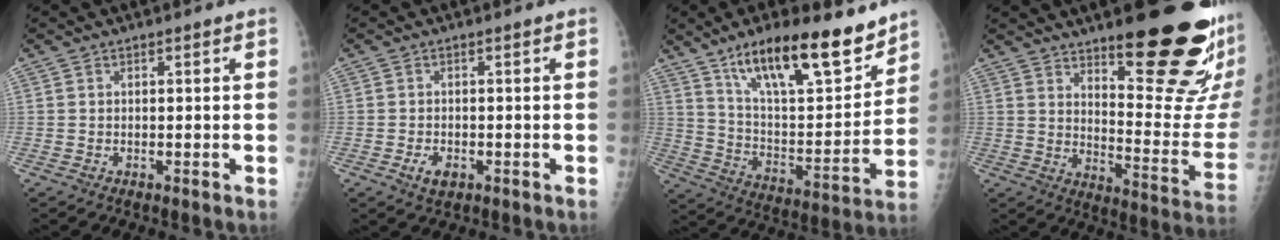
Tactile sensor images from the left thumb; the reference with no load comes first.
{"total": 2.7, "force": [-1.0, 1.7, 1.8], "torque": [-0.030, 0.000, -0.013]}
{"total": 22.1, "force": [15.3, 6.8, 14.5], "torque": [-0.198, -0.069, 0.259]}
{"total": 23.7, "force": [14.2, 5.6, 18.1], "torque": [-0.218, -0.099, 0.210]}